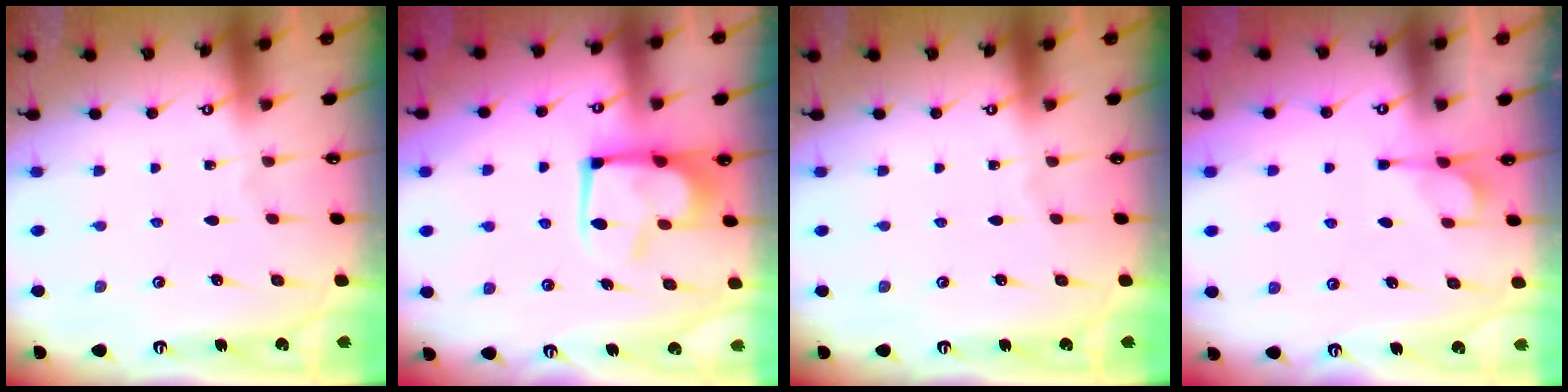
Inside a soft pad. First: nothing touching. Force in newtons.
{"total": 4.8, "press": 4.7, "slide": 0.9}
{"total": 0.0}
{"total": 2.1, "press": 1.9, "slide": 0.9}